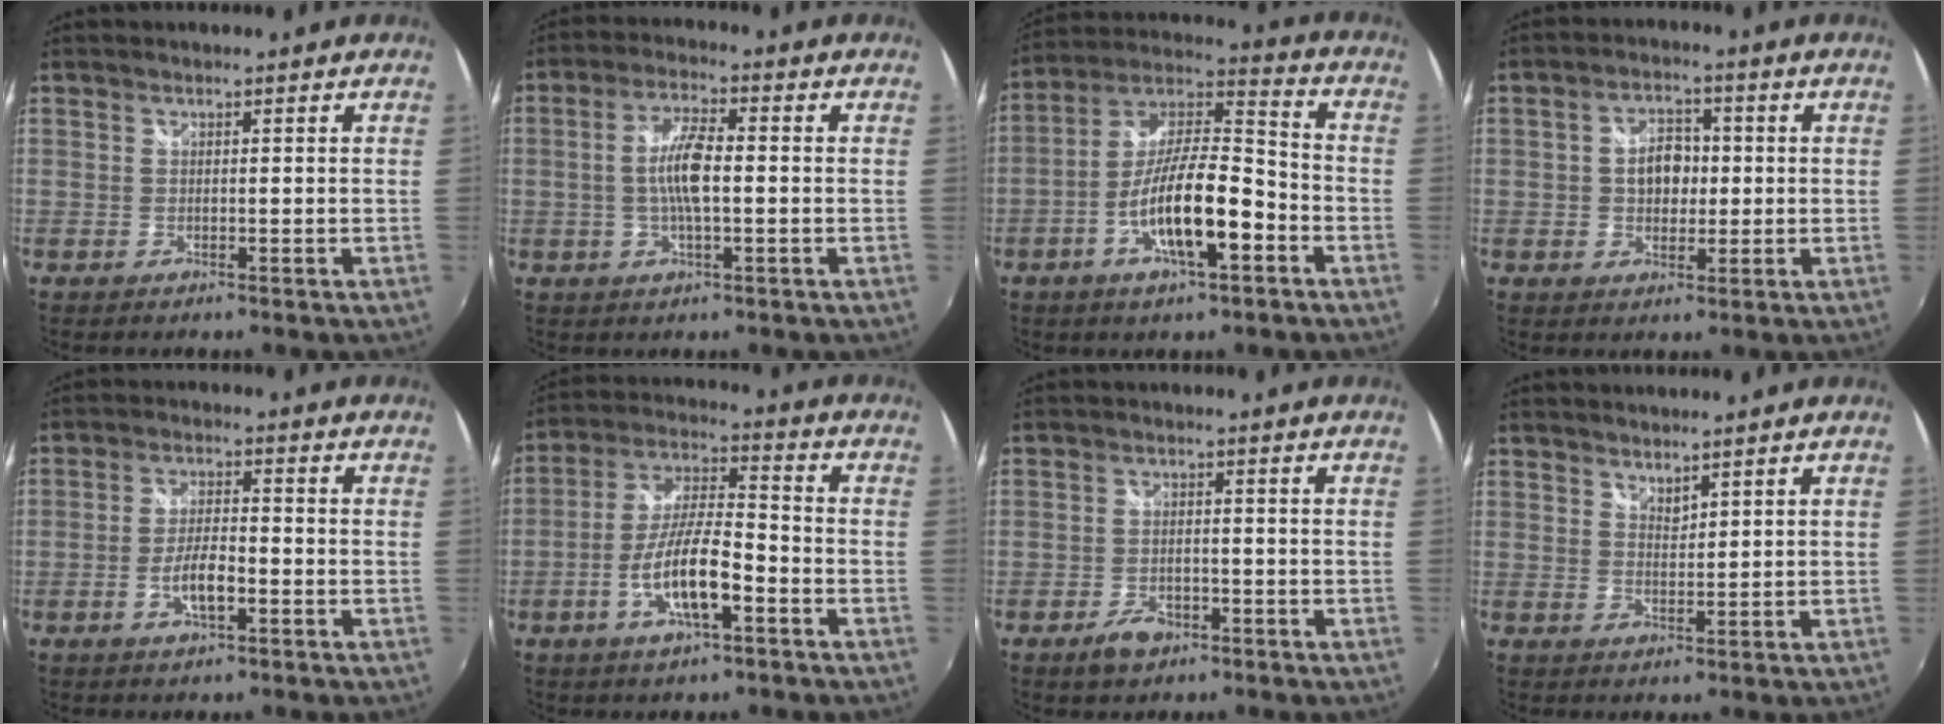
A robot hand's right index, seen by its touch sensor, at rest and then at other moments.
{"total": 7.4, "force": [-0.5, 1.9, 7.1], "torque": [-0.137, 0.004, -0.011]}
{"total": 15.5, "force": [-6.0, 4.2, 13.7], "torque": [-0.259, 0.003, -0.109]}
{"total": 6.1, "force": [0.2, 4.3, 4.3], "torque": [-0.073, 0.012, 0.003]}
{"total": 5.8, "force": [-2.4, 1.7, 5.0], "torque": [-0.101, 0.000, -0.042]}
{"total": 12.1, "force": [-5.0, 3.0, 10.5], "torque": [-0.215, -0.002, -0.093]}
{"total": 4.8, "force": [-2.9, 2.7, 2.6], "torque": [-0.062, -0.001, -0.048]}
{"total": 2.0, "force": [1.9, 0.5, 0.5], "torque": [-0.005, 0.001, 0.033]}